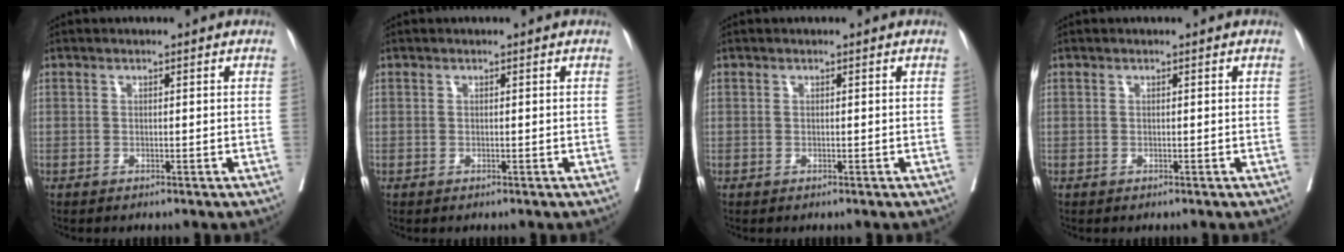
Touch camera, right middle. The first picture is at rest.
{"total": 0.0}
{"total": 0.0}
{"total": 0.0}